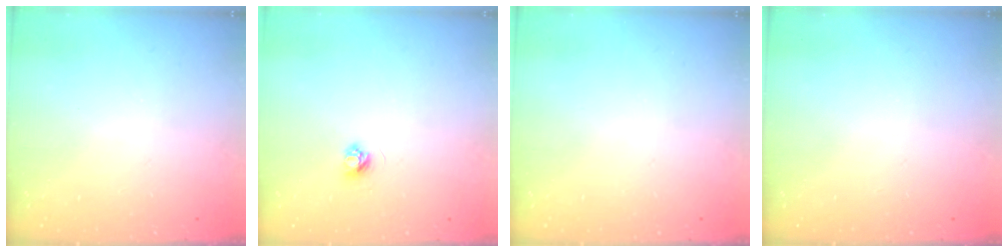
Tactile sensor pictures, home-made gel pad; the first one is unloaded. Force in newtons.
{"total": 3.4, "press": 3.4, "slide": 0.4}
{"total": 0.0}
{"total": 0.0}